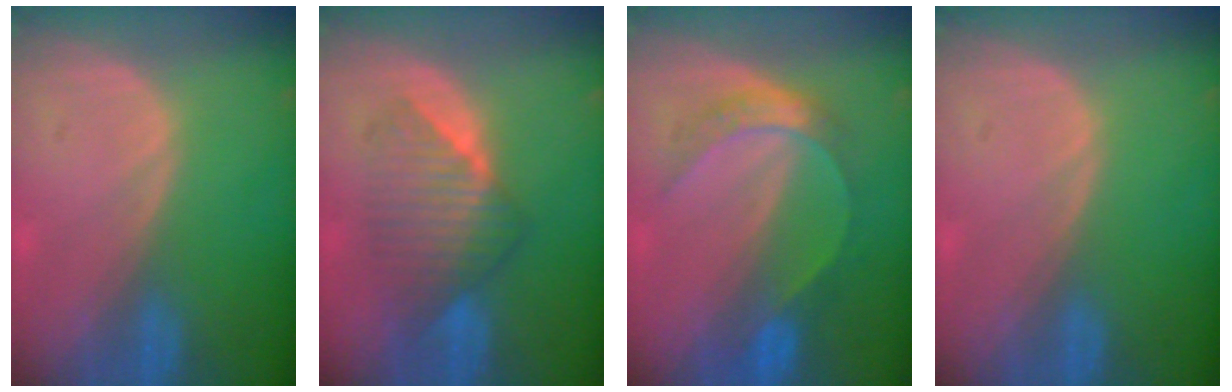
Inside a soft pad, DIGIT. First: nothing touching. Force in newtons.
{"total": 6.9, "press": 6.9, "slide": 0.5}
{"total": 5.4, "press": 5.4, "slide": 0.3}
{"total": 0.0}